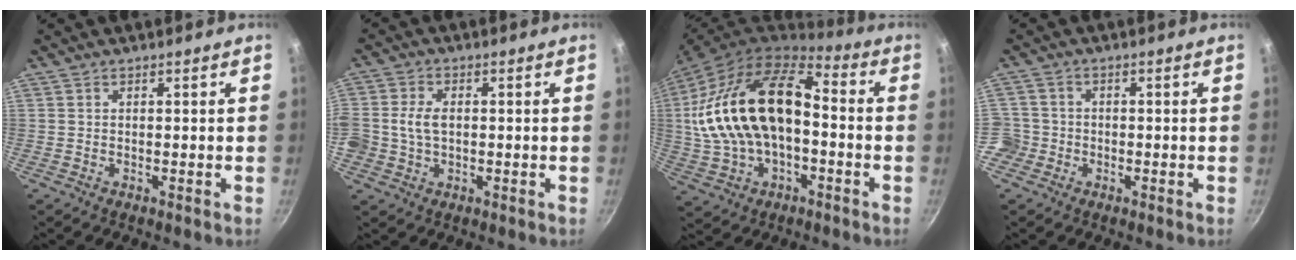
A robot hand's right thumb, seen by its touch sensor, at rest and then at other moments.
{"total": 5.9, "force": [0.0, 4.4, 4.0], "torque": [-0.070, 0.010, -0.005]}
{"total": 22.6, "force": [-0.4, 13.5, 18.1], "torque": [-0.337, 0.041, -0.008]}
{"total": 5.4, "force": [-2.0, 4.9, 1.1], "torque": [-0.012, 0.027, -0.038]}